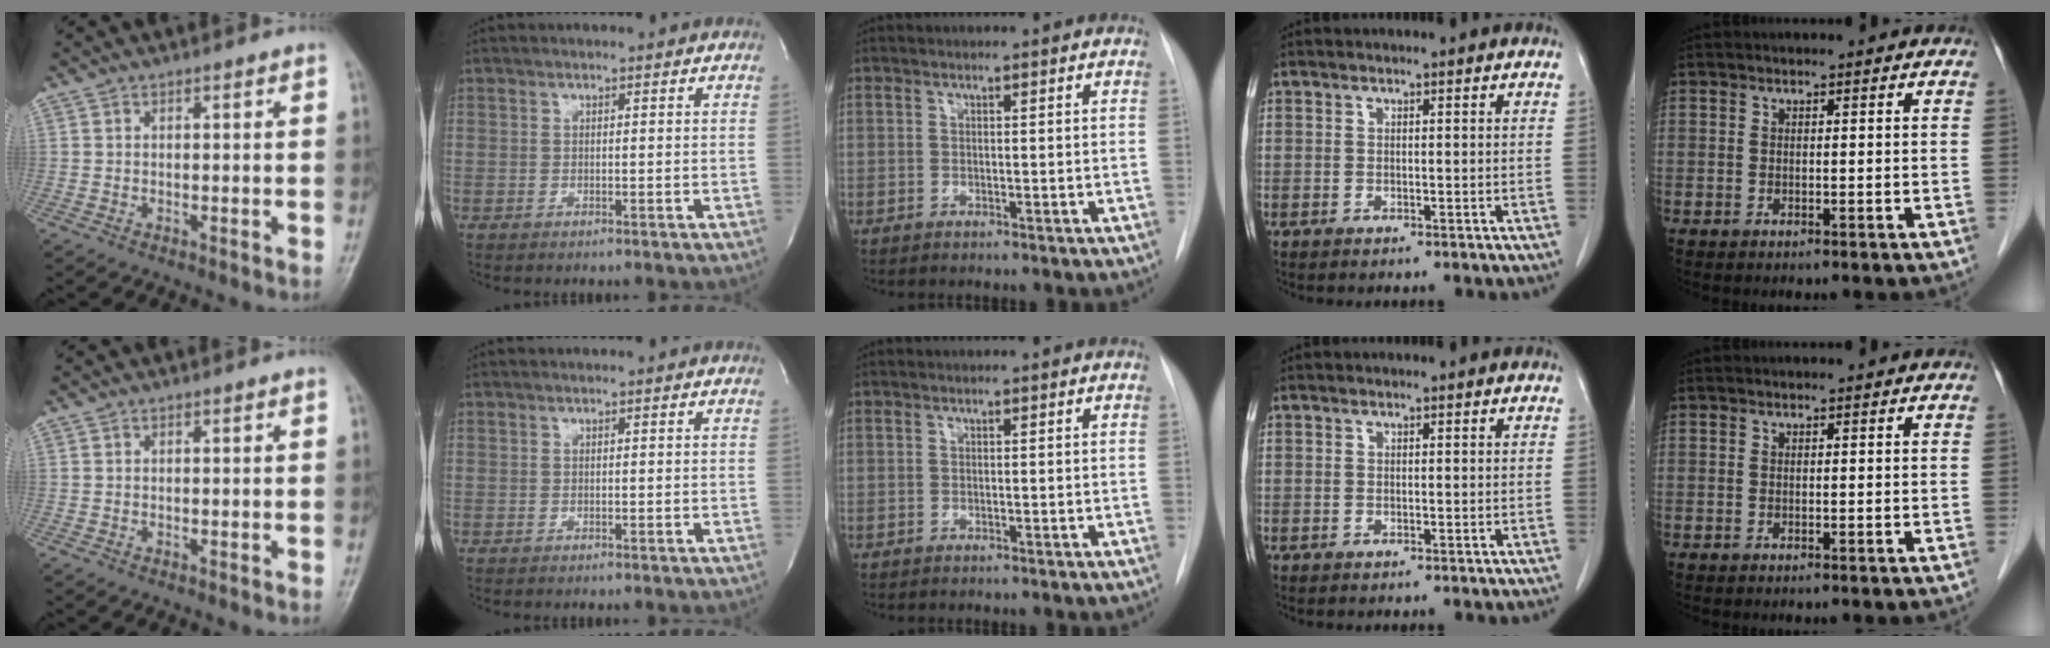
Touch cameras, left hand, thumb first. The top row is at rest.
{}